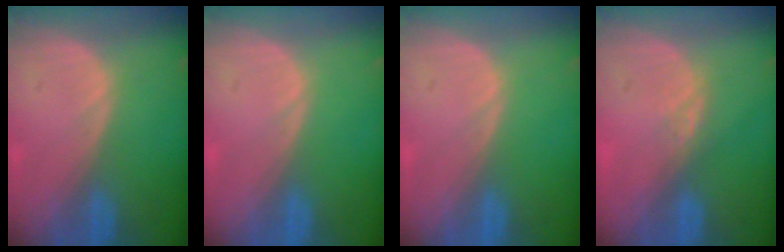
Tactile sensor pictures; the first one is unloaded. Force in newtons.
{"total": 0.0}
{"total": 0.0}
{"total": 2.0, "press": 1.5, "slide": 1.3}